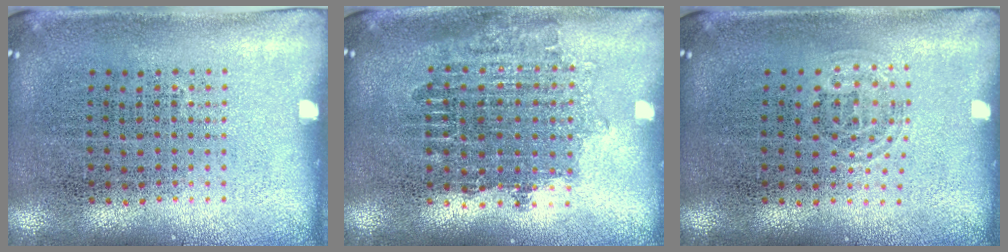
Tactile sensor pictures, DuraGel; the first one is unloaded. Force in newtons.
{"total": 1.7, "press": 1.4, "slide": 1.0}
{"total": 1.0, "press": 0.6, "slide": 0.7}